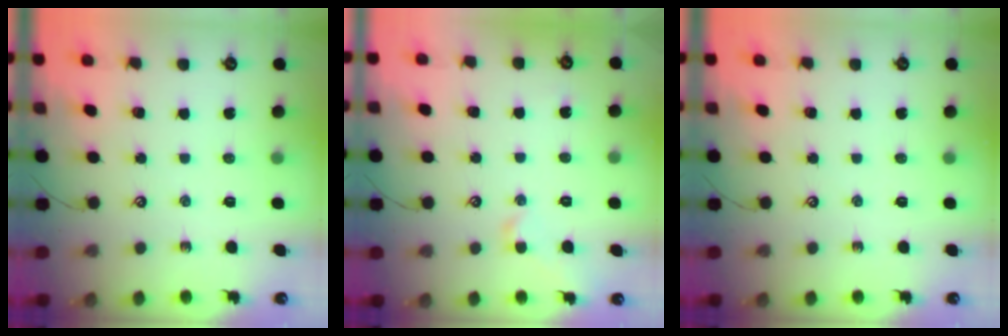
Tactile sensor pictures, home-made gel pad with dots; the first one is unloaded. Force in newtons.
{"total": 1.2, "press": 1.0, "slide": 0.6}
{"total": 0.0}